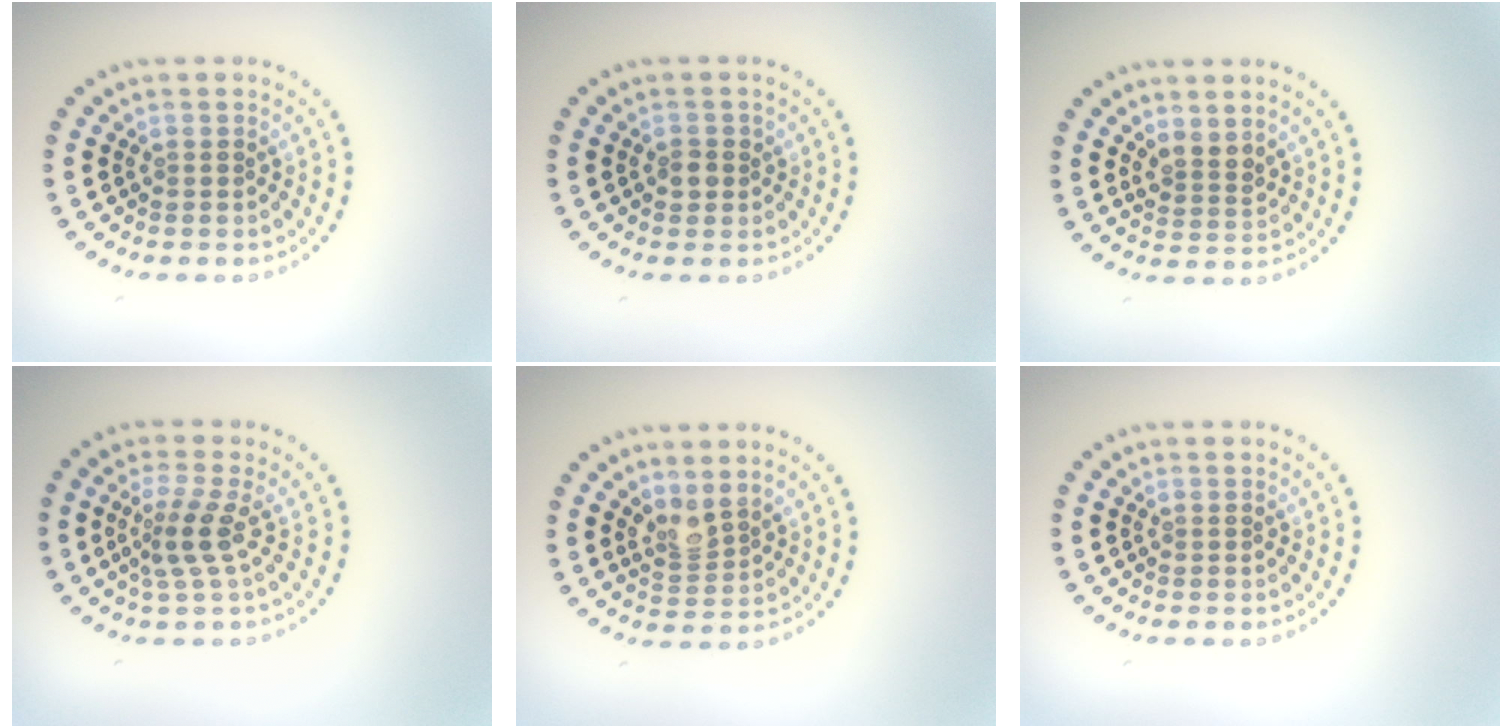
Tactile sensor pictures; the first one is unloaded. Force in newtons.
{"total": 1.3, "press": 1.2, "slide": 0.5}
{"total": 2.0, "press": 1.6, "slide": 1.2}
{"total": 2.6, "press": 1.8, "slide": 1.8}
{"total": 2.1, "press": 1.6, "slide": 1.4}
{"total": 0.0}